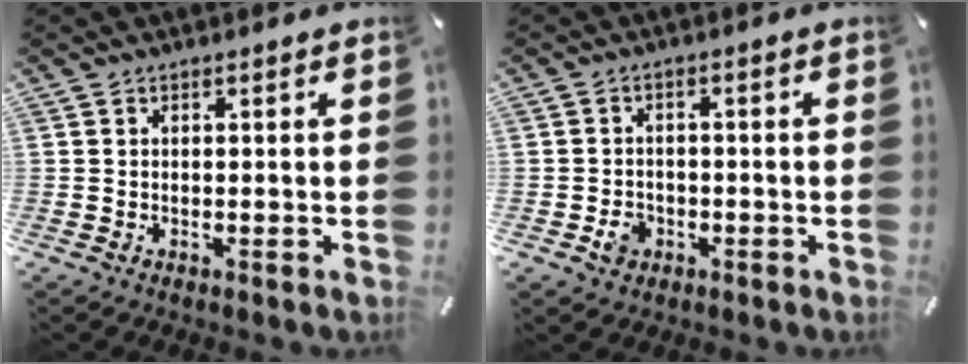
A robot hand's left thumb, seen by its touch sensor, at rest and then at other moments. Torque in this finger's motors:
{"motor_torque": [0.22, 1.27, 0.38, 0.27, 0.00]}